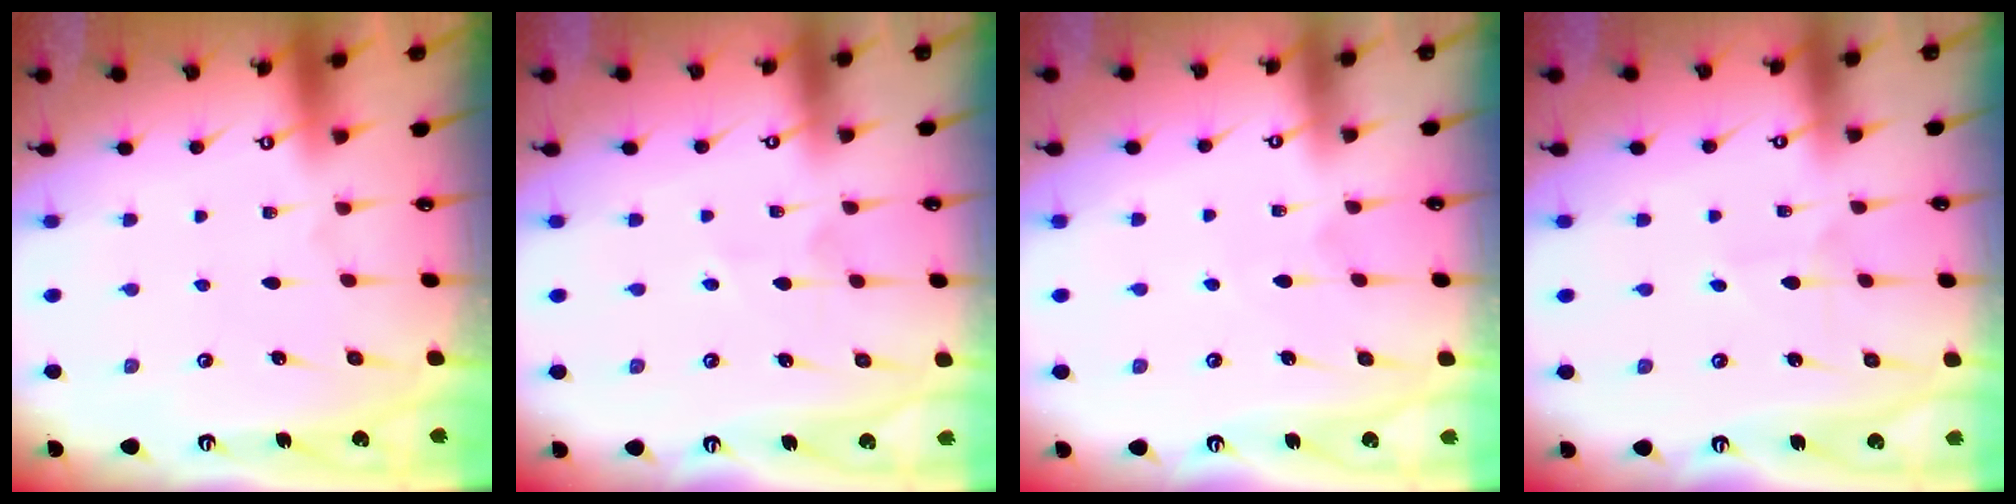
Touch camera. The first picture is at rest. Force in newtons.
{"total": 3.7, "press": 3.5, "slide": 1.1}
{"total": 3.8, "press": 3.8, "slide": 0.4}
{"total": 3.2, "press": 3.1, "slide": 0.3}